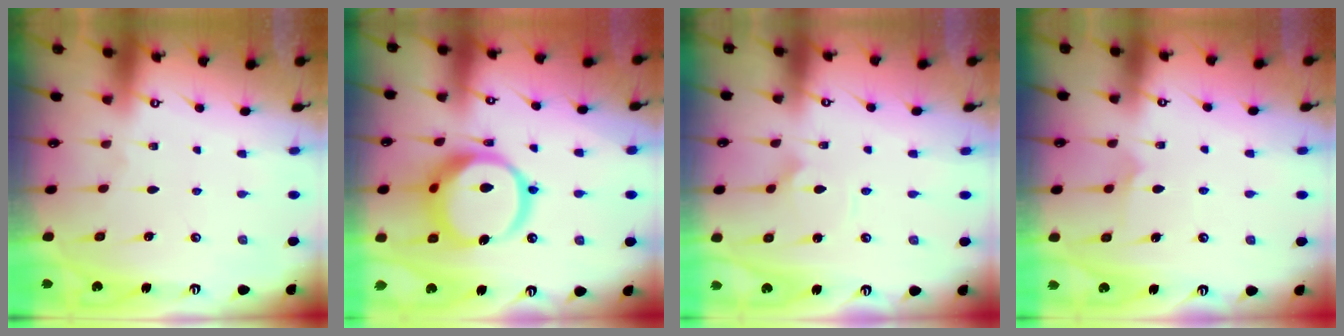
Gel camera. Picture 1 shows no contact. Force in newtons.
{"total": 17.3, "press": 17.2, "slide": 2.0}
{"total": 2.5, "press": 2.5, "slide": 0.1}
{"total": 5.3, "press": 5.3, "slide": 0.3}